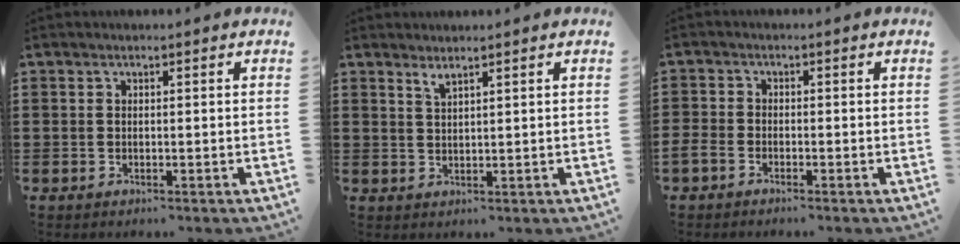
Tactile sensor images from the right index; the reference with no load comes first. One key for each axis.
{"total": 1.7, "fx": 1.5, "fy": 0.2, "fz": 0.8, "tx": -0.018, "ty": 0.001, "tz": 0.028}
{"total": 1.7, "fx": -1.6, "fy": 0.6, "fz": 0.4, "tx": -0.019, "ty": 0.001, "tz": -0.035}